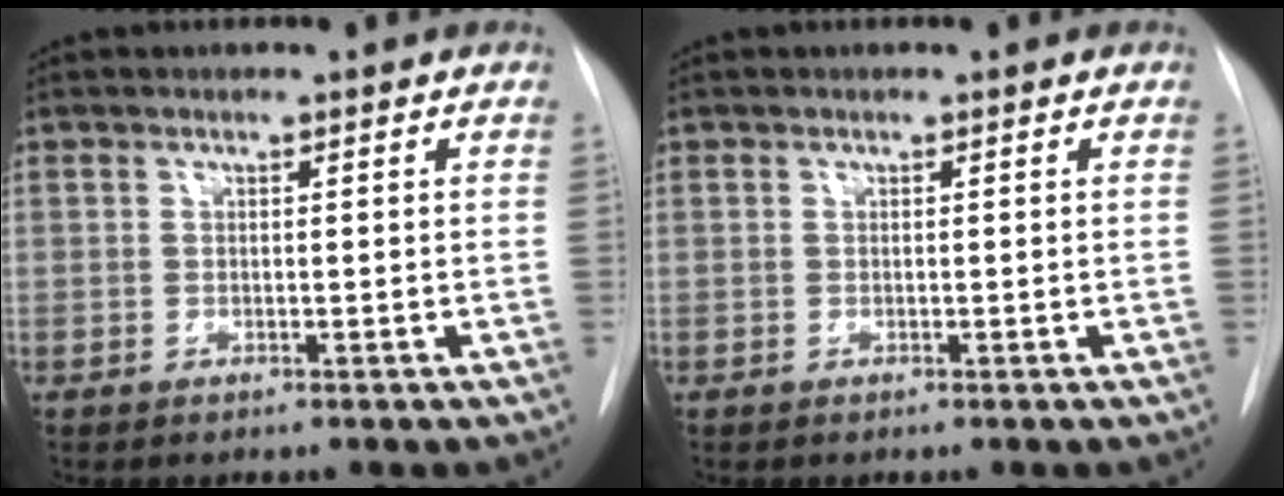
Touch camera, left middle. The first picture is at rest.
{"total": 0.0}